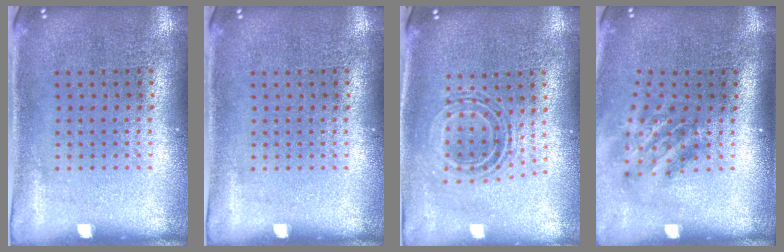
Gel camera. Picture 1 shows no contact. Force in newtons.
{"total": 0.0}
{"total": 0.8, "press": 0.8, "slide": 0.3}
{"total": 1.9, "press": 1.2, "slide": 1.4}